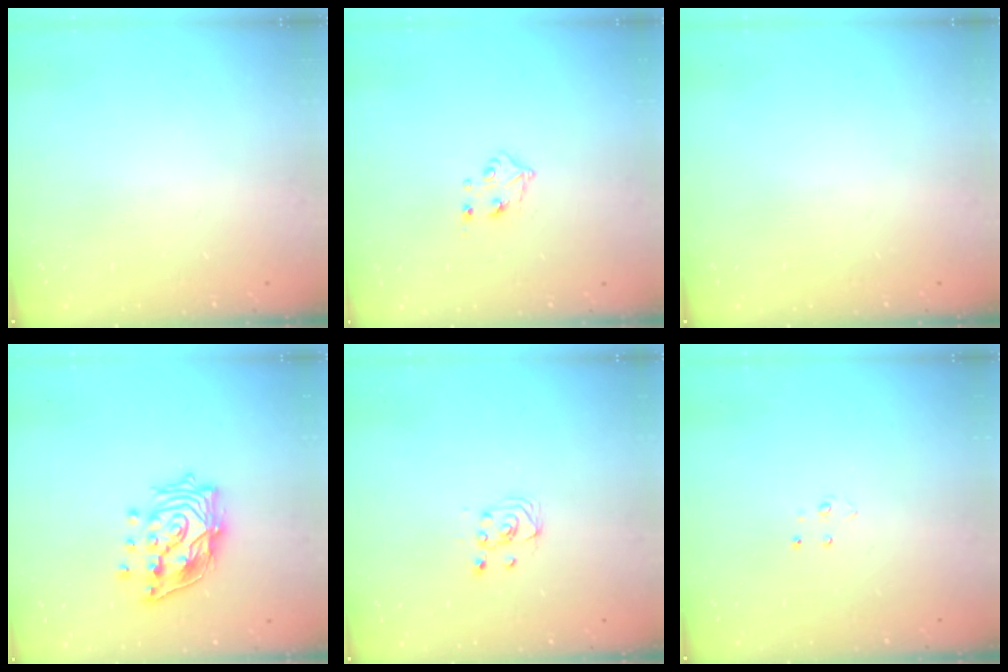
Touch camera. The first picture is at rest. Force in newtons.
{"total": 4.7, "press": 4.6, "slide": 0.6}
{"total": 0.0}
{"total": 16.3, "press": 16.2, "slide": 2.1}
{"total": 2.5, "press": 2.2, "slide": 1.1}
{"total": 3.8, "press": 3.8, "slide": 0.3}